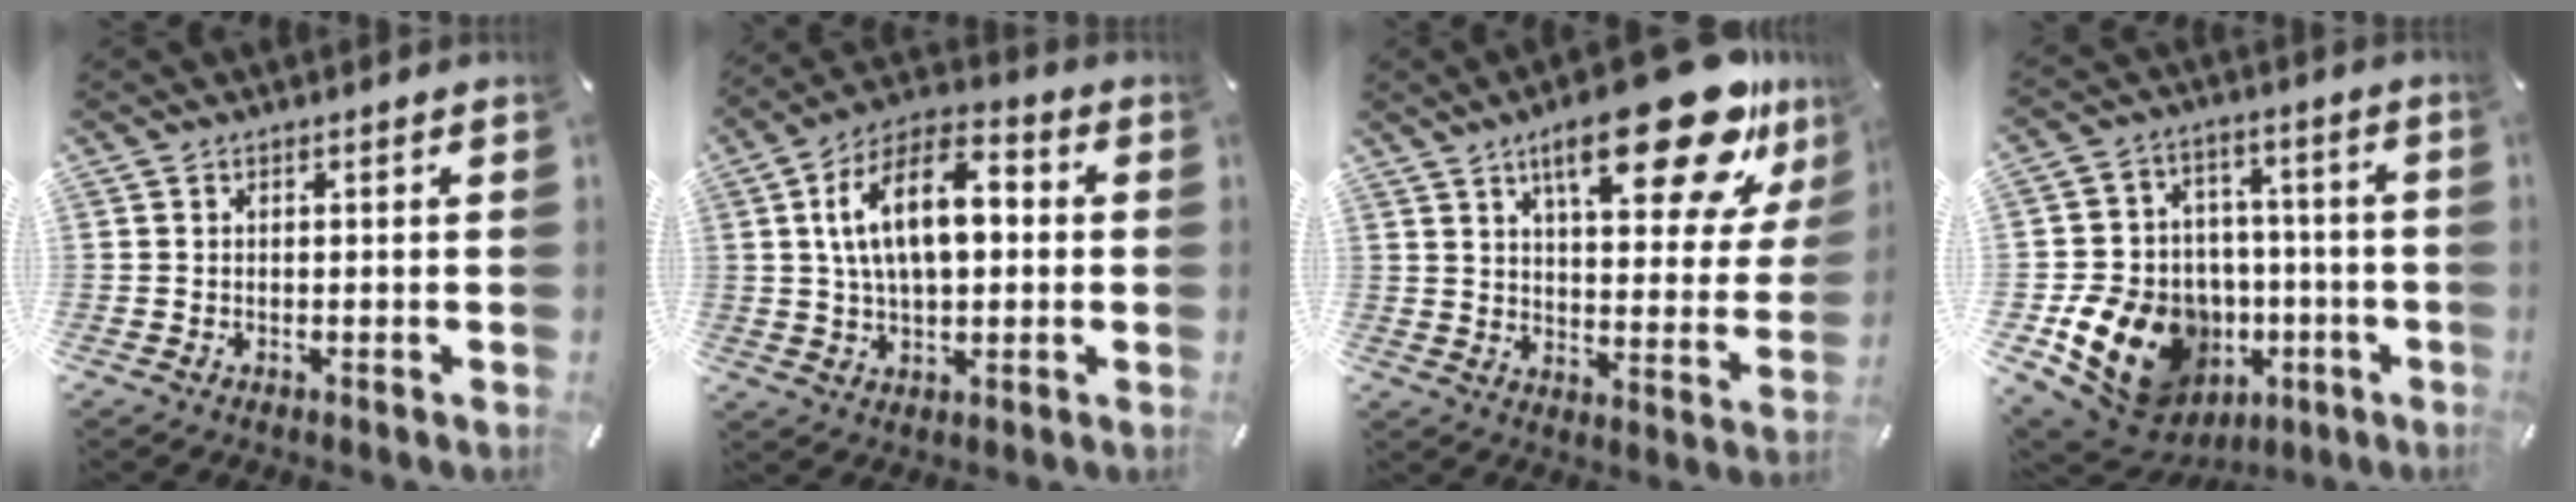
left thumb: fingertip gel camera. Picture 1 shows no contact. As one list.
[{"total": 15.7, "force": [2.8, 9.0, 12.5], "torque": [-0.233, 0.005, 0.047]}, {"total": 23.8, "force": [14.6, 8.1, 17.0], "torque": [-0.237, -0.084, 0.230]}, {"total": 18.3, "force": [-6.2, 15.0, 8.5], "torque": [-0.147, 0.028, -0.079]}]